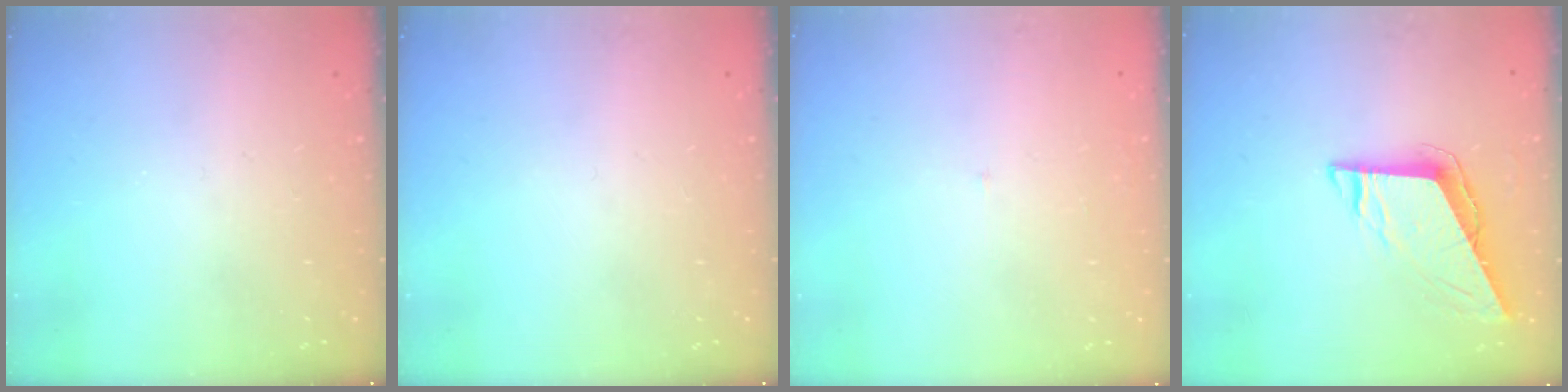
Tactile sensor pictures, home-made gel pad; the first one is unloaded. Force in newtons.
{"total": 0.0}
{"total": 2.0, "press": 2.0, "slide": 0.1}
{"total": 7.5, "press": 7.5, "slide": 0.3}